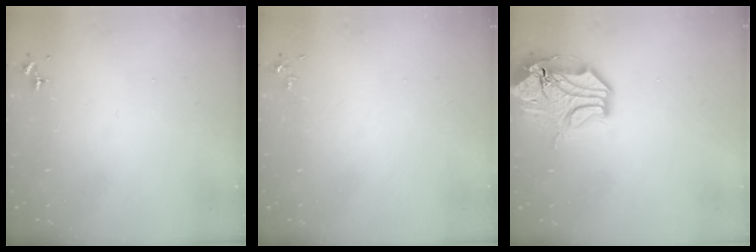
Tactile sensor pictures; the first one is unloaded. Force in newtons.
{"total": 3.5, "press": 3.4, "slide": 0.5}
{"total": 15.1, "press": 14.9, "slide": 2.5}